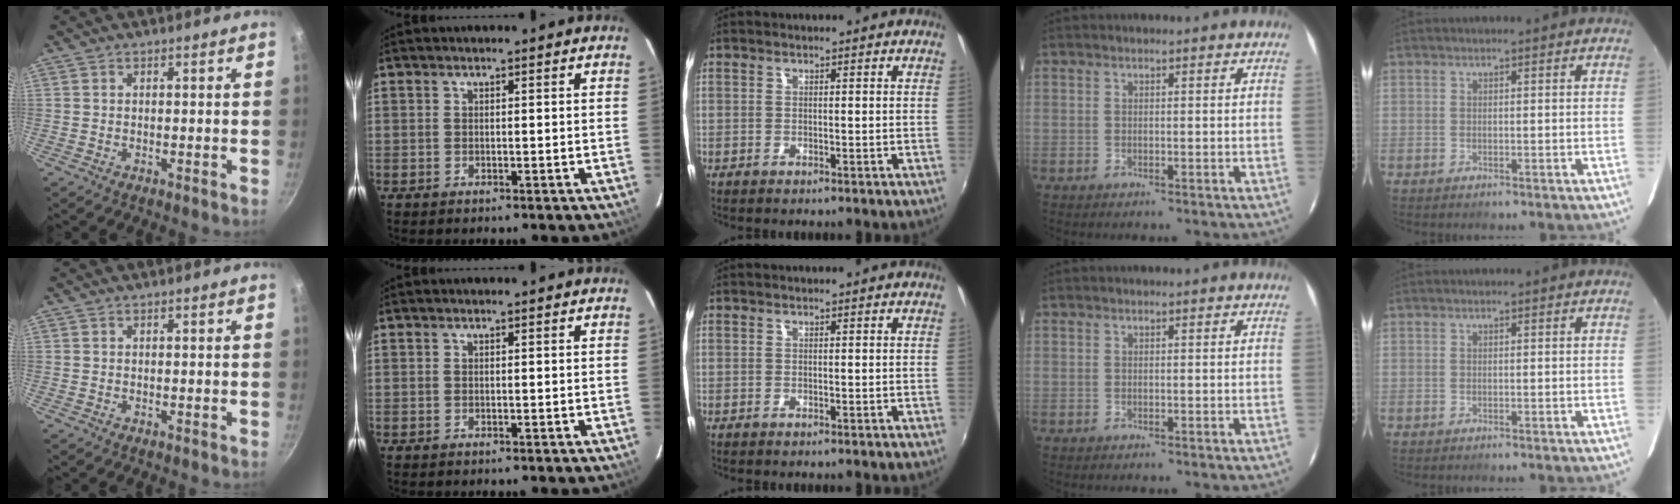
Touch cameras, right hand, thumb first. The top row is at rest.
{}